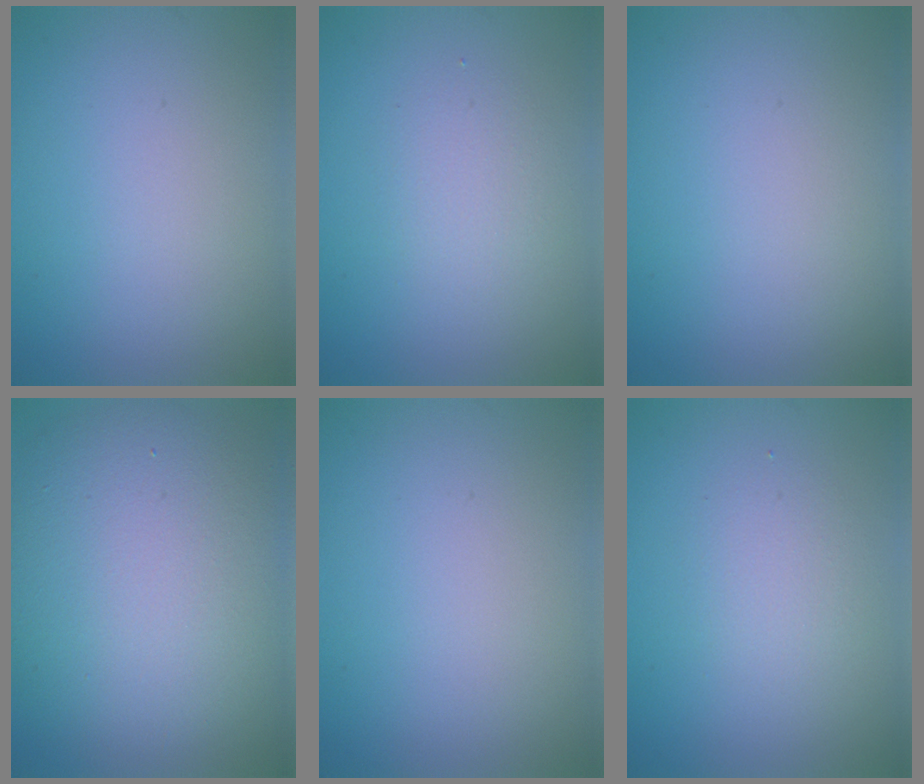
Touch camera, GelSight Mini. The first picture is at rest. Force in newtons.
{"total": 1.9, "press": 1.9, "slide": 0.1}
{"total": 0.0}
{"total": 12.7, "press": 12.6, "slide": 0.8}
{"total": 0.0}
{"total": 1.9, "press": 1.9, "slide": 0.1}